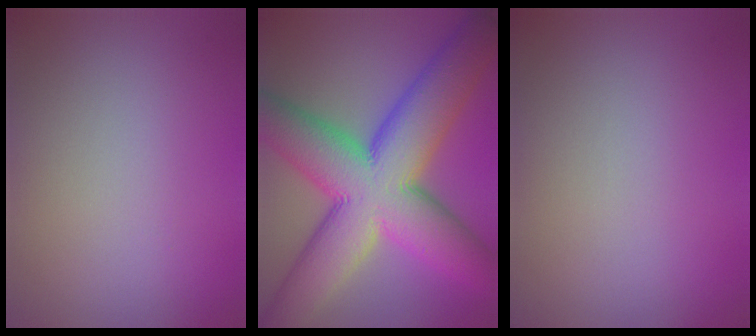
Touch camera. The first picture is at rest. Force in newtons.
{"total": 15.4, "press": 15.4, "slide": 0.6}
{"total": 0.0}